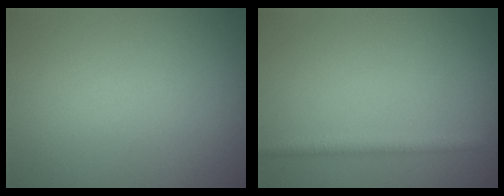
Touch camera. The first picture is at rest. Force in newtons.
{"total": 1.8, "press": 1.8, "slide": 0.0}